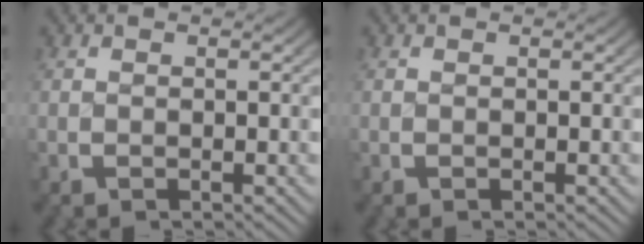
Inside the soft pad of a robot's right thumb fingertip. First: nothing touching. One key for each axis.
{"total": 0.0}